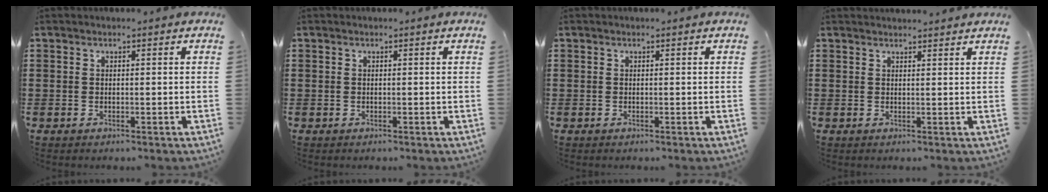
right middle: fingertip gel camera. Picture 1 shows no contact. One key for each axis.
{"total": 0.0}
{"total": 0.0}
{"total": 1.5, "fx": 1.5, "fy": 0.0, "fz": 0.2, "tx": 0.002, "ty": -0.004, "tz": 0.026}